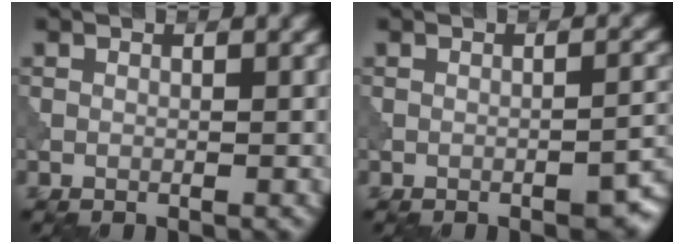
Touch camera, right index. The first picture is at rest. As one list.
[{"total": 3.0, "force": [-2.0, 0.7, 2.1], "torque": [-0.028, 0.006, -0.029]}]